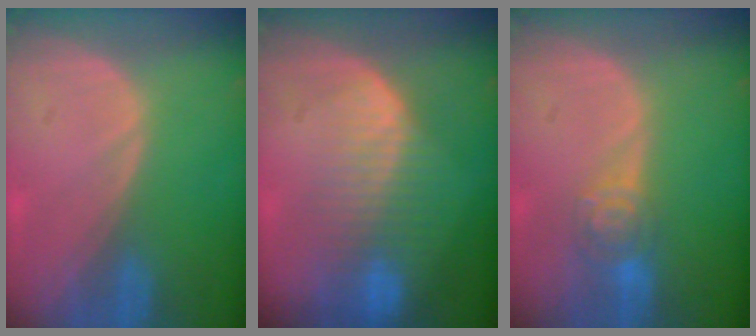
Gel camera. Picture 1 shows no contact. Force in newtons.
{"total": 8.5, "press": 7.4, "slide": 4.3}
{"total": 4.6, "press": 4.3, "slide": 1.7}